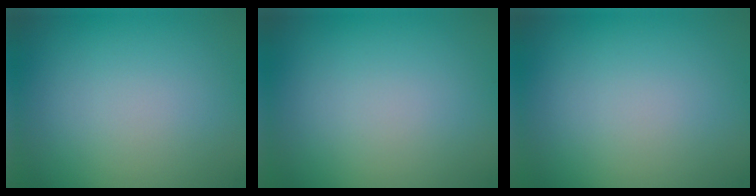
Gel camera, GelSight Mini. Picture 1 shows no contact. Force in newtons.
{"total": 0.0}
{"total": 0.0}